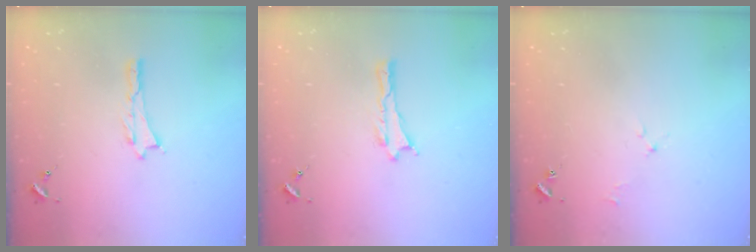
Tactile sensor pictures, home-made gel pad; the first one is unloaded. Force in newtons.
{"total": 0.0}
{"total": 1.7, "press": 1.6, "slide": 0.3}